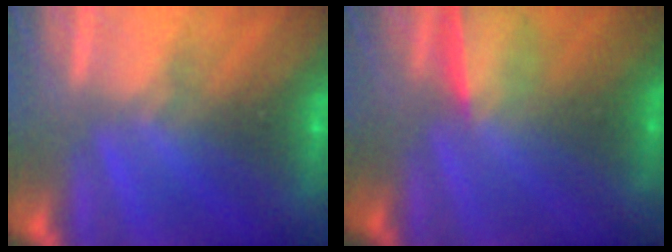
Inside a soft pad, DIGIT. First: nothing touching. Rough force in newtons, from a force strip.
{"total": 1.6}